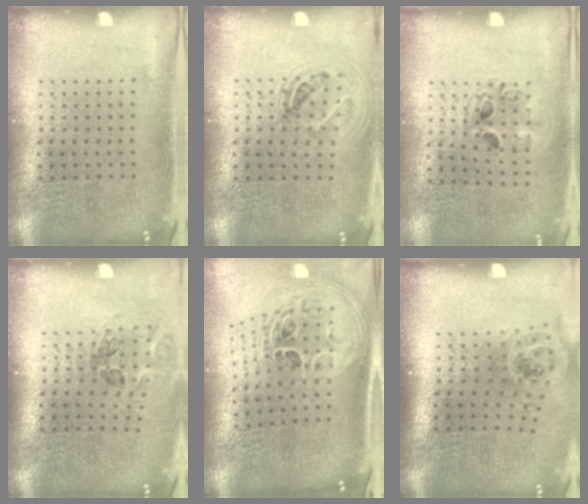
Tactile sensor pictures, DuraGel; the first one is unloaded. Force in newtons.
{"total": 1.0, "press": 1.0, "slide": 0.2}
{"total": 1.0, "press": 1.0, "slide": 0.1}
{"total": 1.2, "press": 1.1, "slide": 0.4}
{"total": 2.6, "press": 1.8, "slide": 1.8}
{"total": 1.3, "press": 1.0, "slide": 0.8}